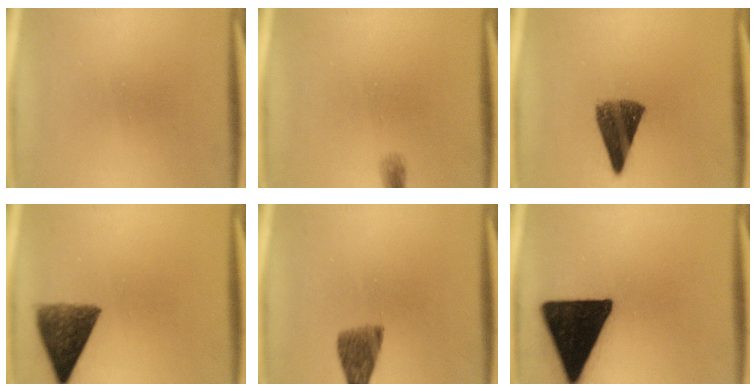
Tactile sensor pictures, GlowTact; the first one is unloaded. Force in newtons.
{"total": 0.6}
{"total": 8.4}
{"total": 8.9}
{"total": 4.7}
{"total": 19.7}